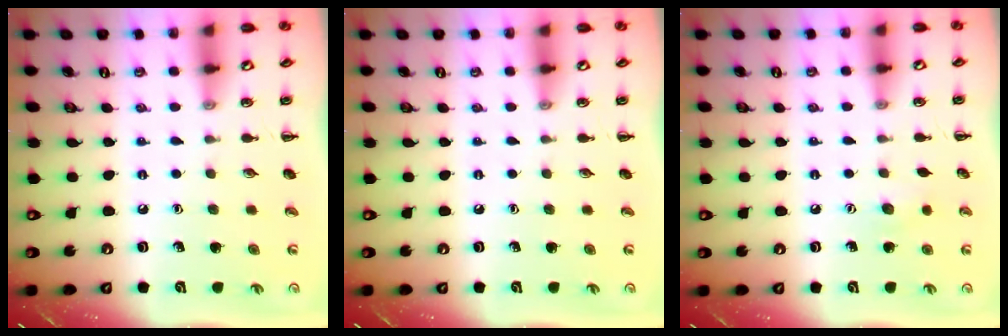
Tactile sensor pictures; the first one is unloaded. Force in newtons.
{"total": 0.0}
{"total": 5.7, "press": 5.6, "slide": 1.4}